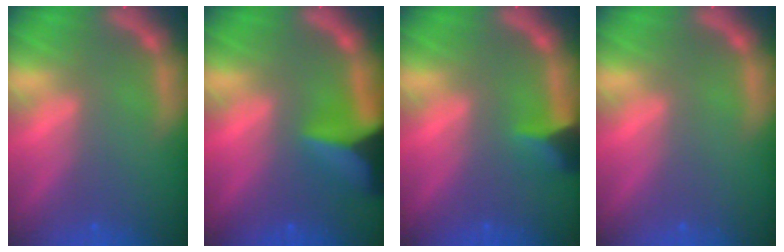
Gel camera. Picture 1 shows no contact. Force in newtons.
{"total": 7.9}
{"total": 2.9}
{"total": 0.0}